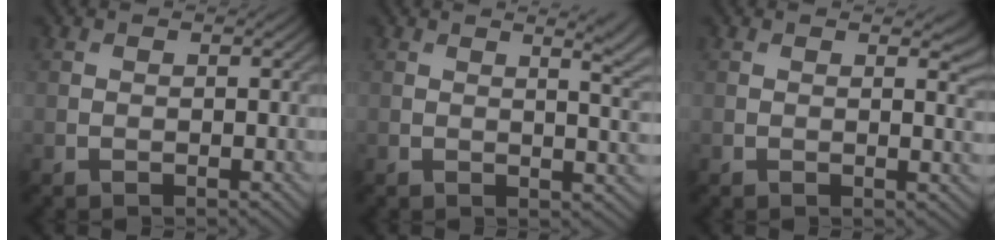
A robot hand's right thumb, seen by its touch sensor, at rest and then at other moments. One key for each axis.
{"total": 6.3, "fx": 3.2, "fy": 2.2, "fz": 5.0, "tx": -0.053, "ty": 0.019, "tz": 0.034}
{"total": 2.7, "fx": 1.2, "fy": 0.8, "fz": 2.3, "tx": -0.031, "ty": -0.004, "tz": 0.018}